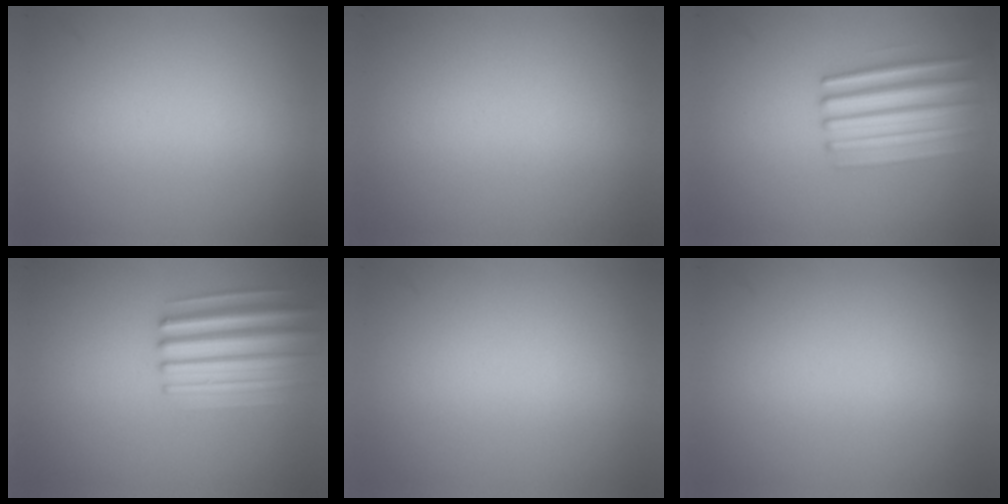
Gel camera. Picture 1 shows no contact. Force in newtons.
{"total": 1.0}
{"total": 4.7}
{"total": 4.8}
{"total": 0.0}
{"total": 1.1}